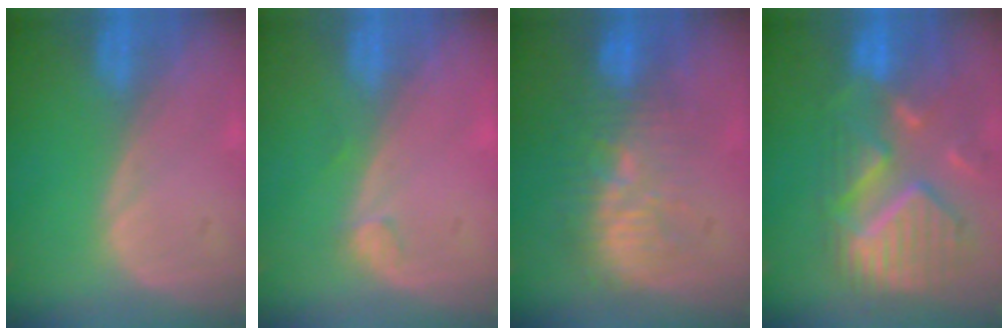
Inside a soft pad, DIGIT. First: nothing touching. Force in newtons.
{"total": 1.3, "press": 1.1, "slide": 0.5}
{"total": 9.7, "press": 9.1, "slide": 3.4}
{"total": 12.0, "press": 10.5, "slide": 5.9}